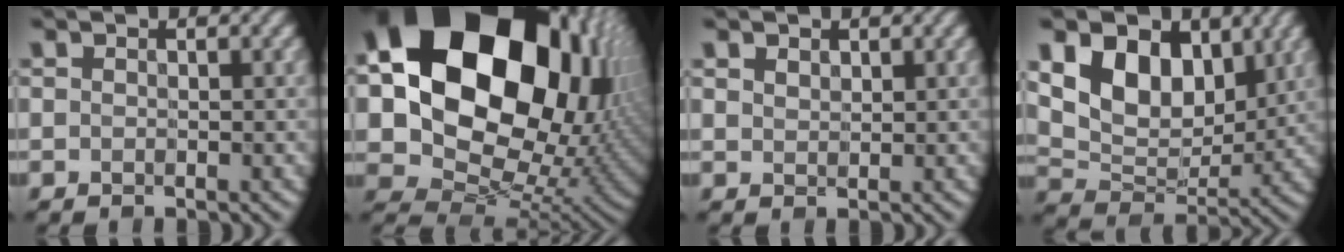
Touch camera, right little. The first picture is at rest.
{"total": 23.7, "force": [7.5, 17.4, 14.2], "torque": [-0.293, 0.036, 0.147]}
{"total": 1.4, "force": [0.8, 0.8, 0.7], "torque": [-0.015, -0.001, 0.015]}
{"total": 9.2, "force": [3.7, 5.9, 6.1], "torque": [-0.106, -0.002, 0.051]}